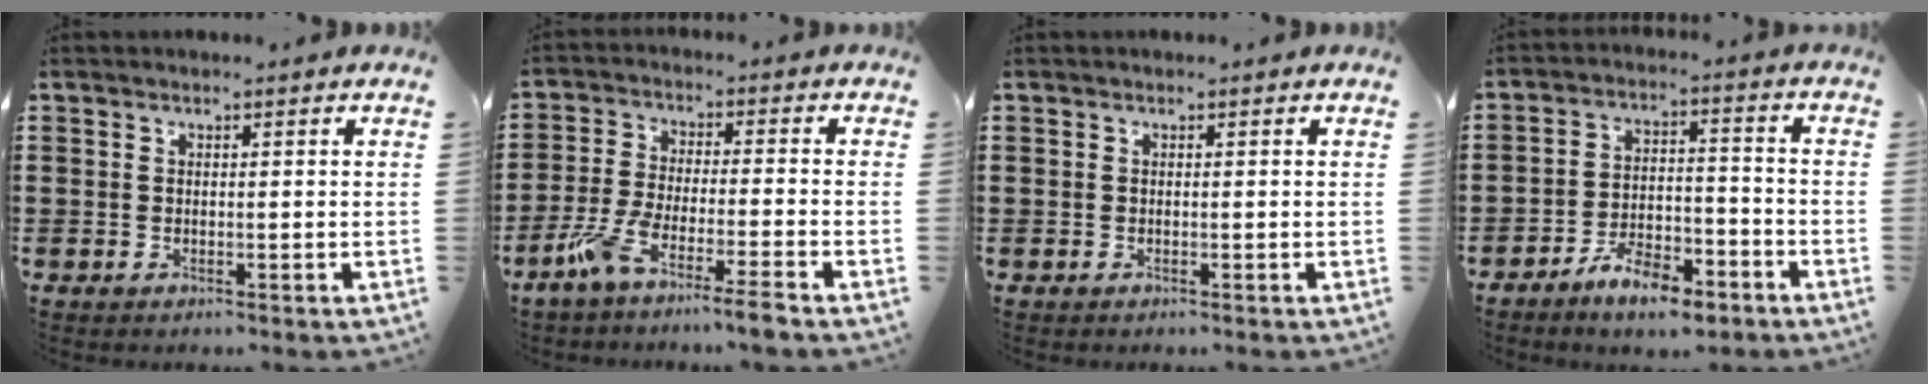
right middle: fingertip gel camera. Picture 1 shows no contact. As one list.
[{"total": 7.0, "force": [-5.7, -0.3, 4.0], "torque": [-0.090, -0.018, -0.110]}, {"total": 0.0}, {"total": 7.8, "force": [-6.4, 2.2, 3.9], "torque": [-0.068, 0.014, -0.118]}]